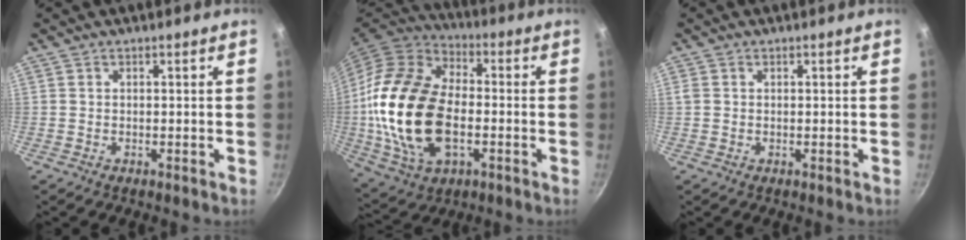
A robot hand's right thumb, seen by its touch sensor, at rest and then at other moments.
{"total": 24.5, "force": [-2.7, 15.1, 19.0], "torque": [-0.360, 0.020, -0.048]}
{"total": 1.2, "force": [0.3, 1.1, 0.5], "torque": [-0.011, 0.003, 0.005]}